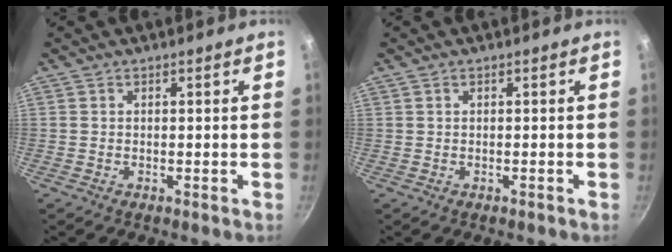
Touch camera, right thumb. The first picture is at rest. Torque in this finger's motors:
{"motor_torque": [-0.23, -0.47, 0.32, 0.03, -0.03]}